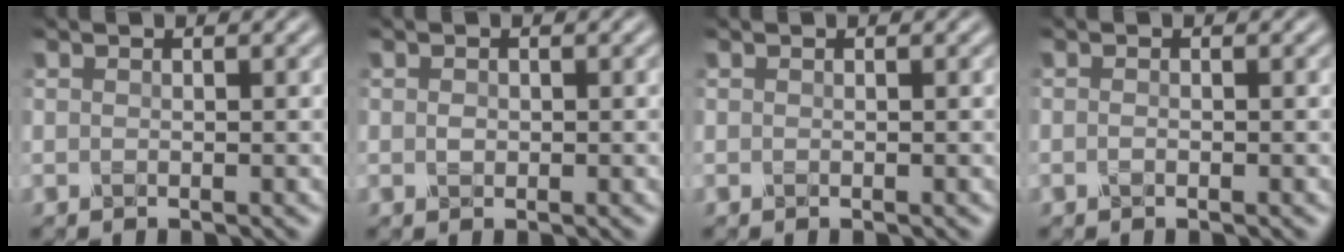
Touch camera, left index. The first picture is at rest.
{"total": 0.7, "force": [0.0, 0.6, 0.4], "torque": [-0.008, -0.003, 0.000]}
{"total": 0.0}
{"total": 0.5, "force": [-0.3, 0.2, 0.4], "torque": [-0.009, -0.001, -0.006]}